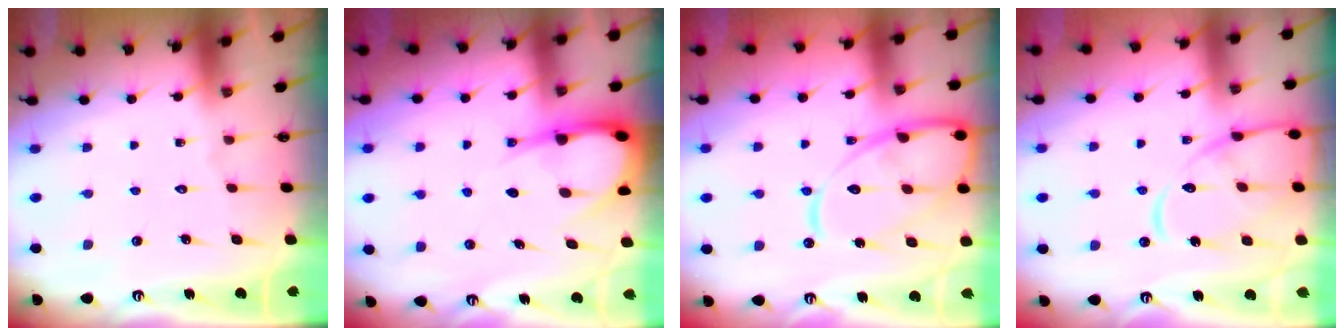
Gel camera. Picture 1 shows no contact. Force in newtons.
{"total": 8.0, "press": 8.0, "slide": 0.9}
{"total": 16.8, "press": 16.8, "slide": 1.5}
{"total": 14.6, "press": 14.5, "slide": 1.3}